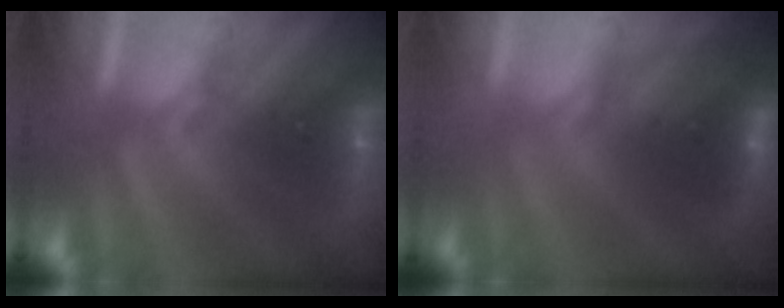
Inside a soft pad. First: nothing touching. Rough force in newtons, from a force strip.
{"total": 2.8}